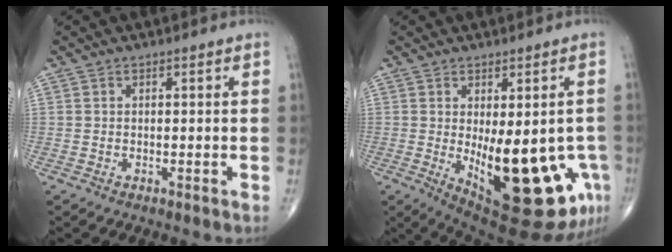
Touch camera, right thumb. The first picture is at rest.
{"total": 21.2, "force": [-5.7, 8.4, 18.6], "torque": [-0.200, -0.022, -0.051]}